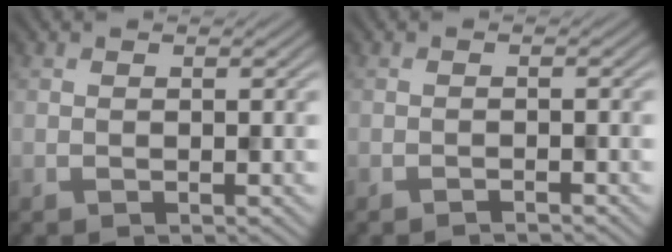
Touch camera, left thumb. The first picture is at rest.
{"total": 0.8, "force": [-0.7, 0.0, 0.3], "torque": [-0.003, 0.003, -0.016]}